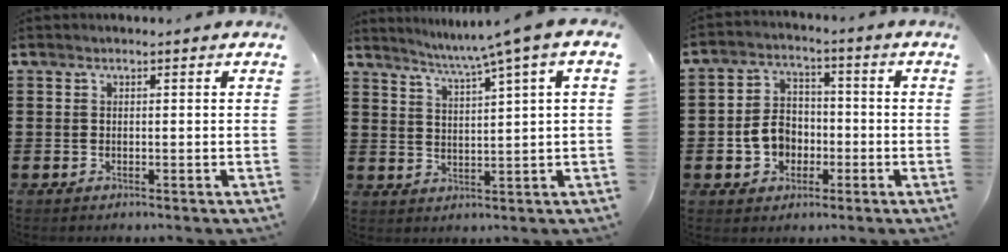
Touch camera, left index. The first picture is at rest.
{"total": 4.4, "force": [2.9, -1.2, 3.0], "torque": [-0.066, -0.024, 0.043]}
{"total": 6.4, "force": [-1.8, 5.3, 3.0], "torque": [-0.080, 0.012, -0.038]}